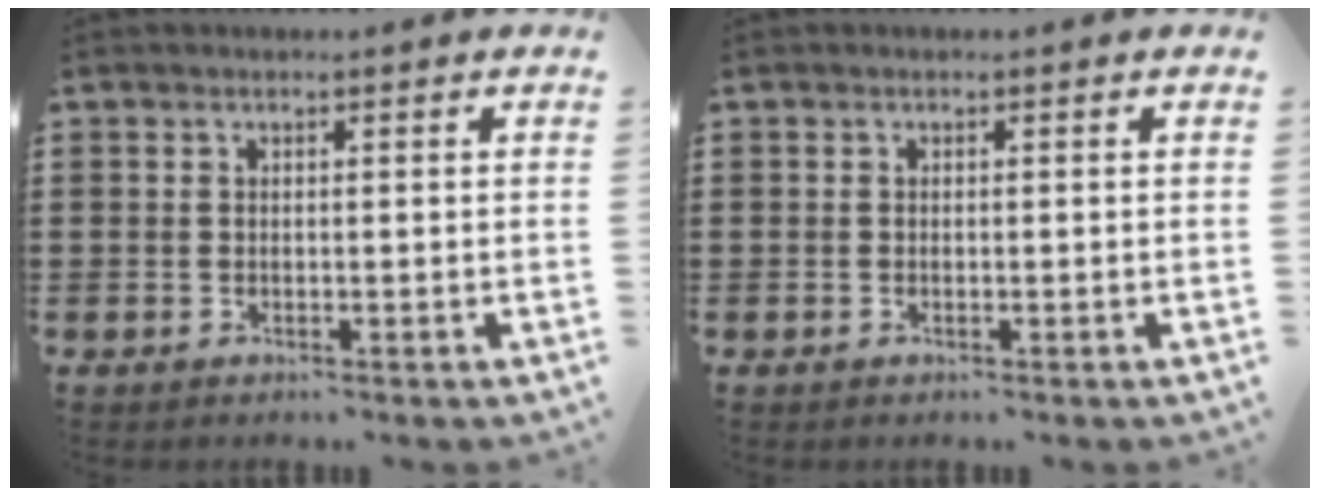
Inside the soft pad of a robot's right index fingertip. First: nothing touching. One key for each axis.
{"total": 0.0}